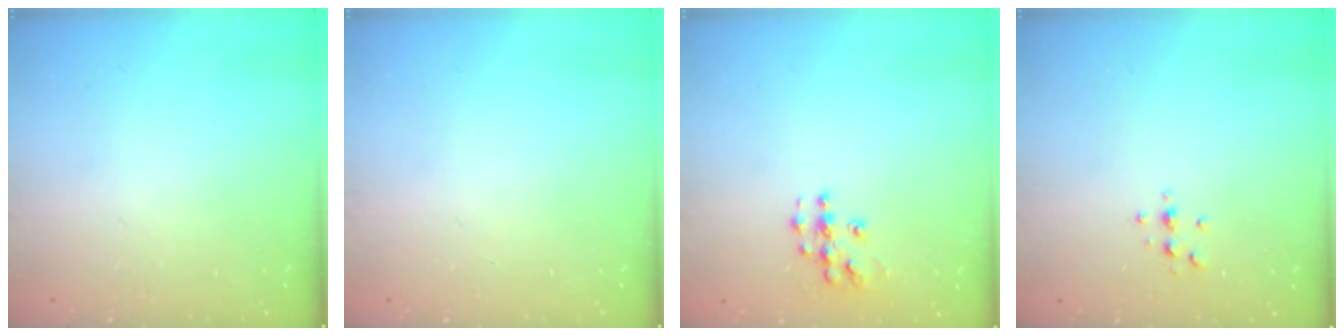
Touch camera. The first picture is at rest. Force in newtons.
{"total": 0.0}
{"total": 8.2, "press": 8.2, "slide": 0.4}
{"total": 3.1, "press": 3.1, "slide": 0.5}